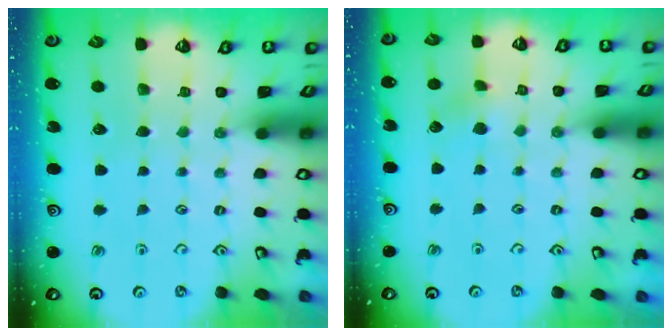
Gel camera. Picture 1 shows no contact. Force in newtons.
{"total": 3.8, "press": 3.7, "slide": 0.9}